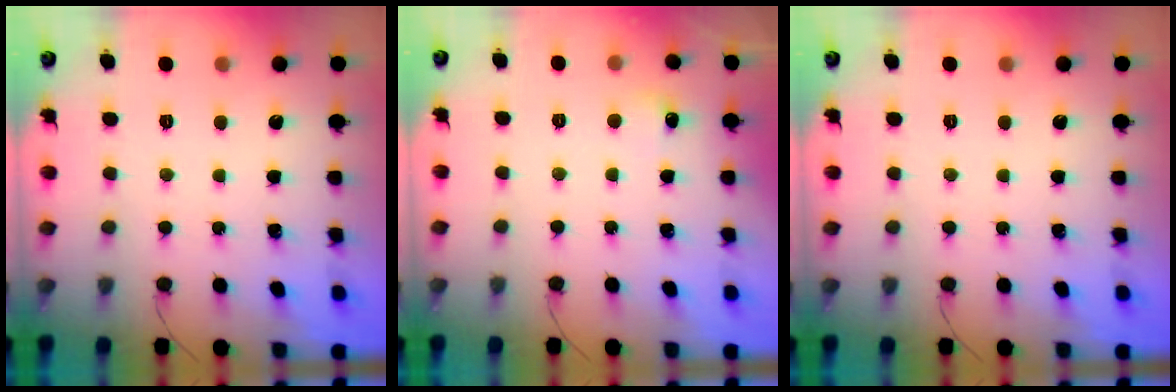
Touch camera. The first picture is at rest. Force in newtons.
{"total": 4.4, "press": 4.2, "slide": 1.3}
{"total": 0.0}